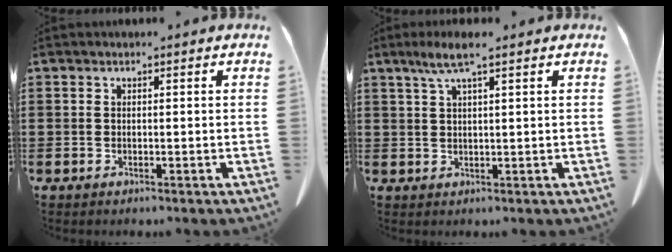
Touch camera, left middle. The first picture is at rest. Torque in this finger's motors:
{"motor_torque": [0.95, 0.11, 0.15, 0.11]}